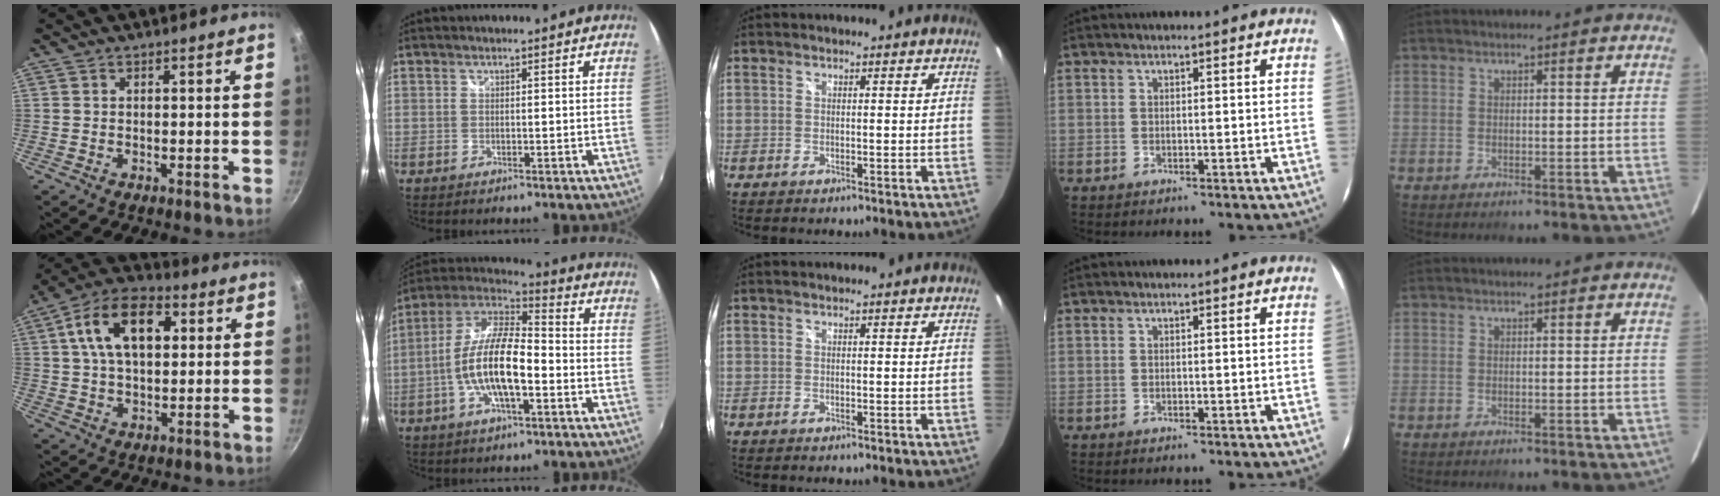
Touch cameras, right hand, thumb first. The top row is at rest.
{"thumb": {"total": 15.4, "force": [4.1, 9.2, 11.7], "torque": [-0.178, 0.015, 0.055]}, "index": {"total": 15.2, "force": [-4.0, 4.9, 13.8], "torque": [-0.271, 0.001, -0.080]}}